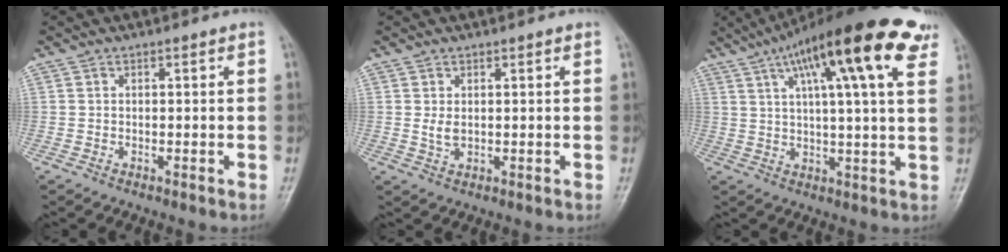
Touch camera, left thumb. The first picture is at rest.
{"total": 2.1, "force": [0.6, 1.2, 1.6], "torque": [-0.026, -0.007, 0.014]}
{"total": 20.0, "force": [10.7, 3.7, 16.5], "torque": [-0.243, -0.003, 0.155]}